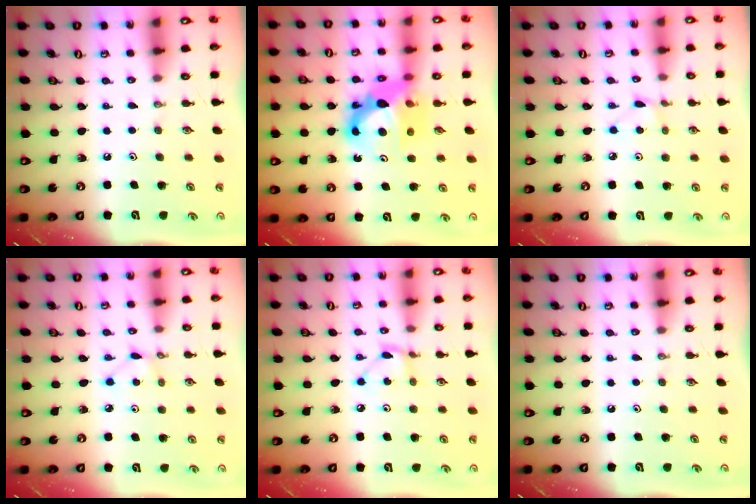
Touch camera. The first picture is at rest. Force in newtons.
{"total": 12.3, "press": 12.2, "slide": 1.1}
{"total": 2.5, "press": 2.5, "slide": 0.3}
{"total": 2.1, "press": 2.1, "slide": 0.3}
{"total": 2.9, "press": 2.9, "slide": 0.1}
{"total": 0.0}